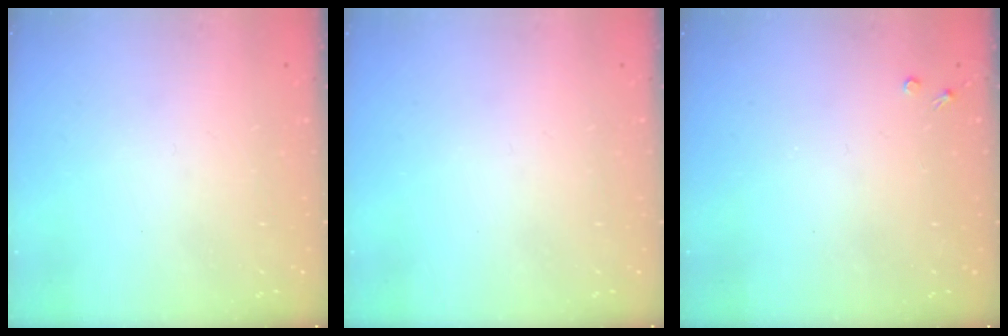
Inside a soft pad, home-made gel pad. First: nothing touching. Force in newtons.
{"total": 0.0}
{"total": 2.7, "press": 2.7, "slide": 0.4}